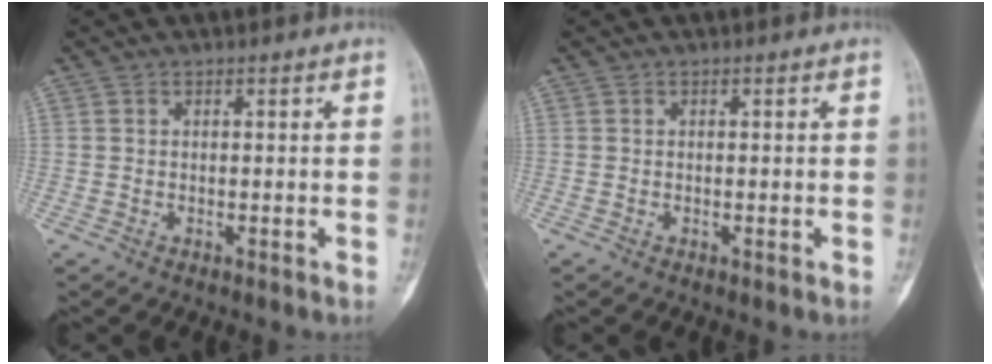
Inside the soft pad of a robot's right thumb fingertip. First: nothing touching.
{"total": 0.0}